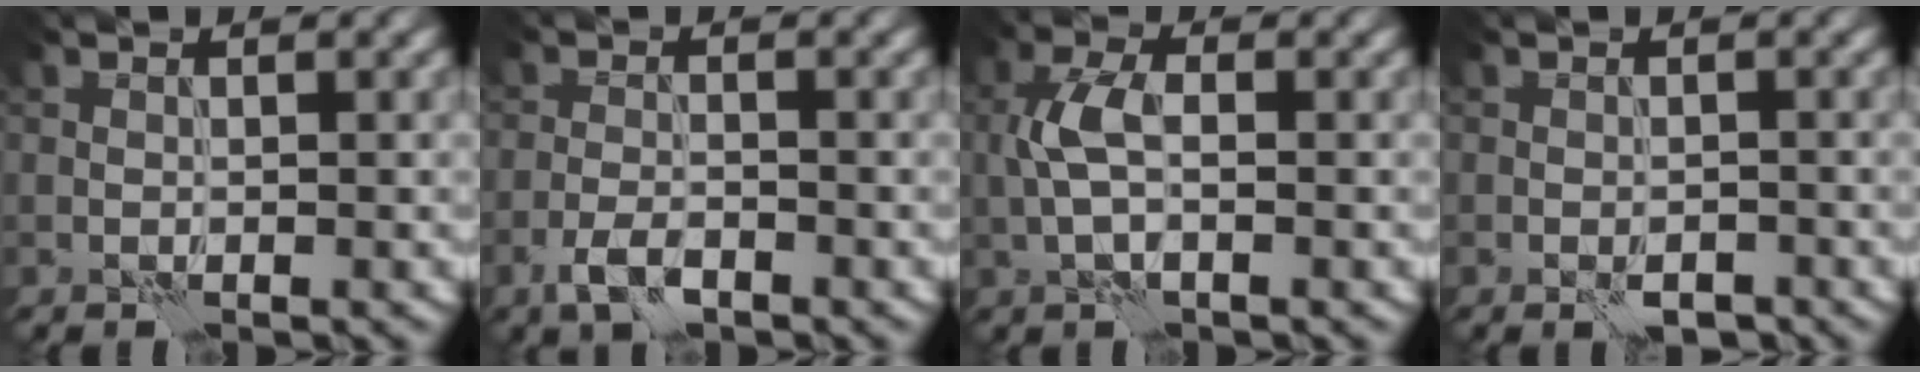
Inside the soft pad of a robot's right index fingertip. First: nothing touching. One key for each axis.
{"total": 2.4, "fx": -1.5, "fy": 1.1, "fz": 1.5, "tx": -0.036, "ty": 0.000, "tz": -0.036}
{"total": 3.2, "fx": 0.0, "fy": 1.5, "fz": 2.8, "tx": -0.063, "ty": 0.007, "tz": -0.004}
{"total": 1.9, "fx": -1.3, "fy": 0.9, "fz": 1.1, "tx": -0.020, "ty": -0.002, "tz": -0.020}